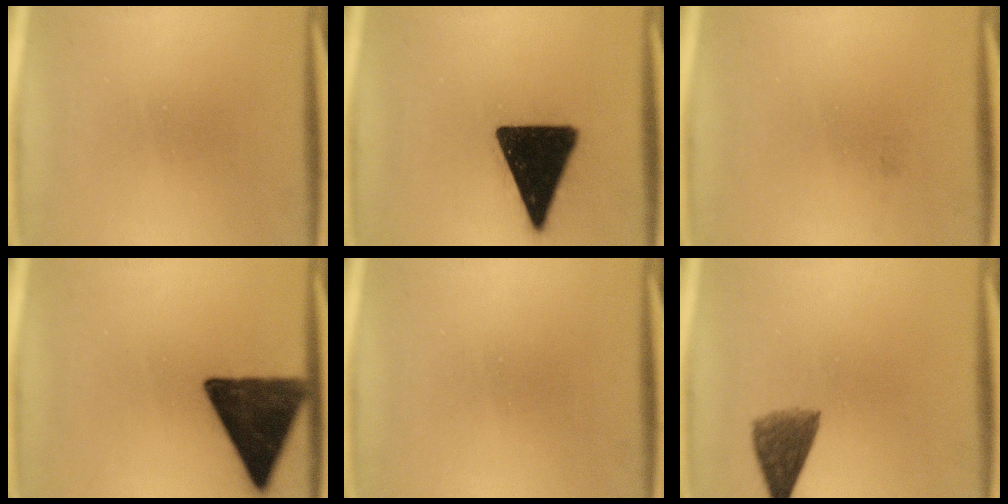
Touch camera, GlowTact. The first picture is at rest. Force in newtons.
{"total": 18.8}
{"total": 0.7}
{"total": 13.6}
{"total": 0.0}
{"total": 5.5}